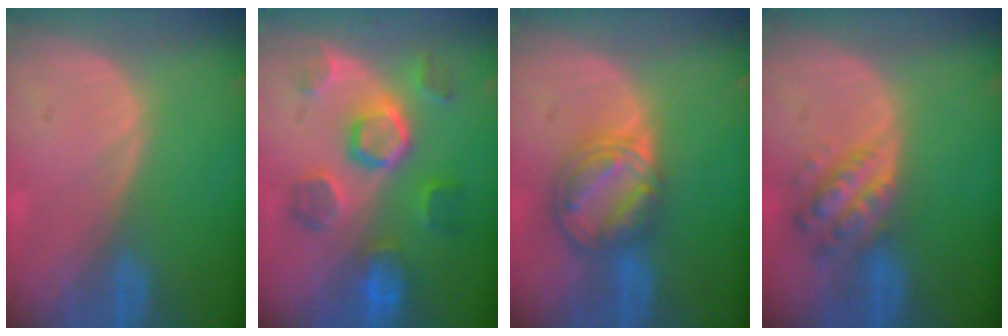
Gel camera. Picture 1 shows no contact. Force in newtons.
{"total": 8.7, "press": 8.7, "slide": 0.1}
{"total": 8.2, "press": 7.0, "slide": 4.3}
{"total": 6.2, "press": 5.6, "slide": 2.7}